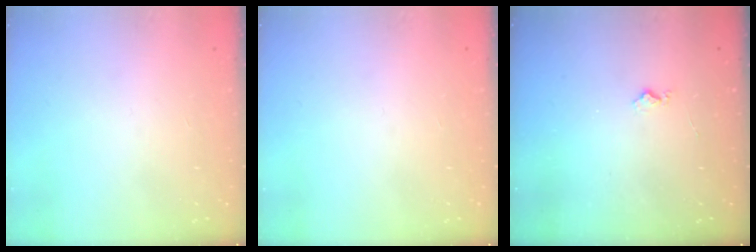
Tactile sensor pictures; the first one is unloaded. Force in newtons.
{"total": 0.0}
{"total": 4.1, "press": 4.1, "slide": 0.4}